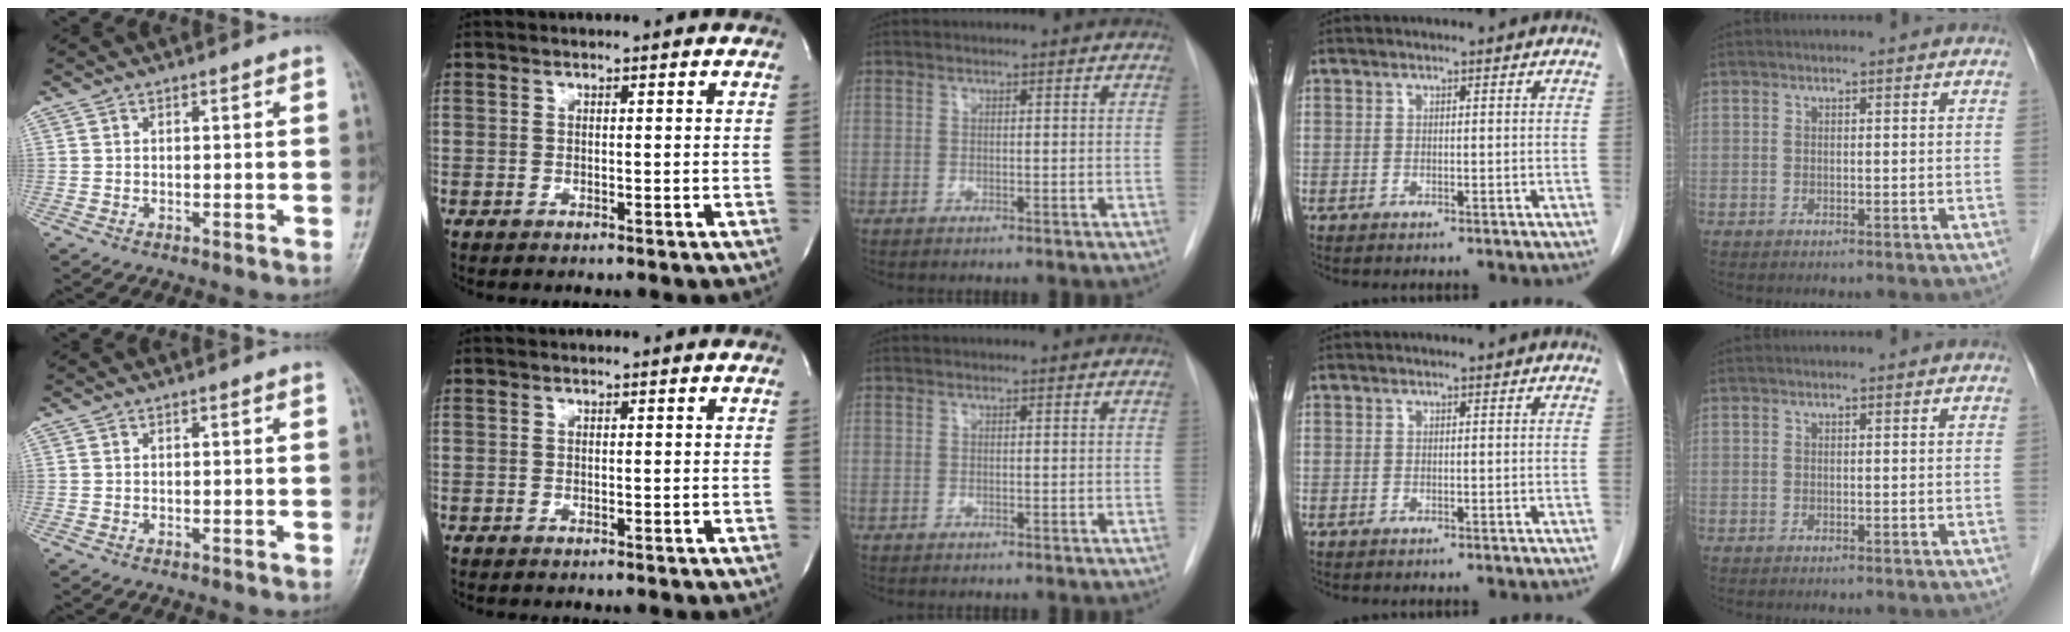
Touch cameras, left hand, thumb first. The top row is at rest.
{}